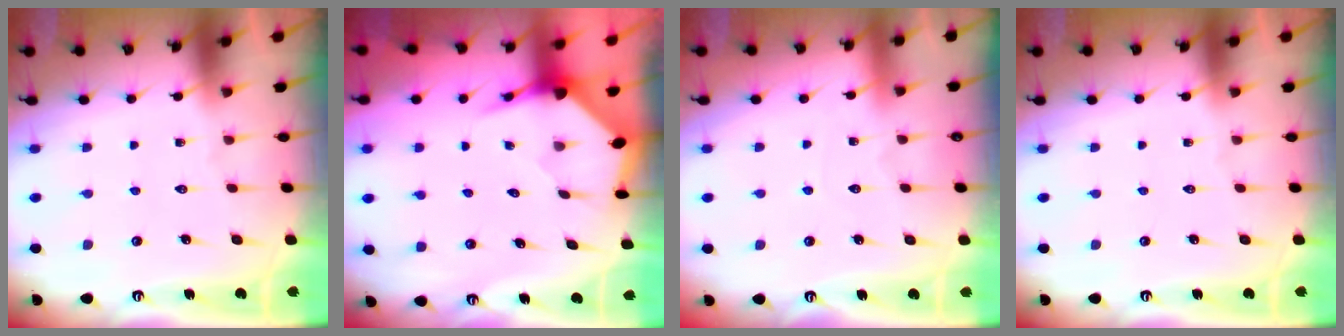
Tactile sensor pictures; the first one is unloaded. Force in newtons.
{"total": 3.7, "press": 3.7, "slide": 0.4}
{"total": 2.7, "press": 2.7, "slide": 0.3}
{"total": 0.0}